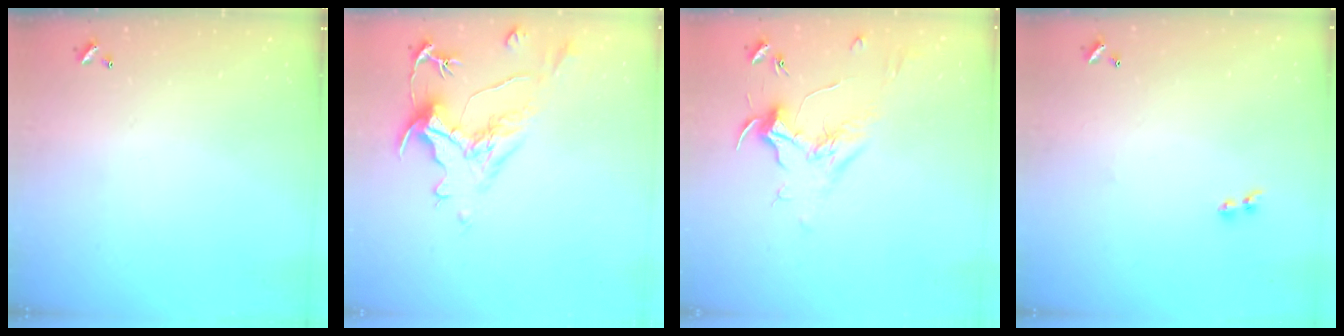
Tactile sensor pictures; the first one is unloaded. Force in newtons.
{"total": 1.4, "press": 0.2, "slide": 1.4}
{"total": 1.9, "press": 1.7, "slide": 0.7}
{"total": 2.0, "press": 1.7, "slide": 1.0}